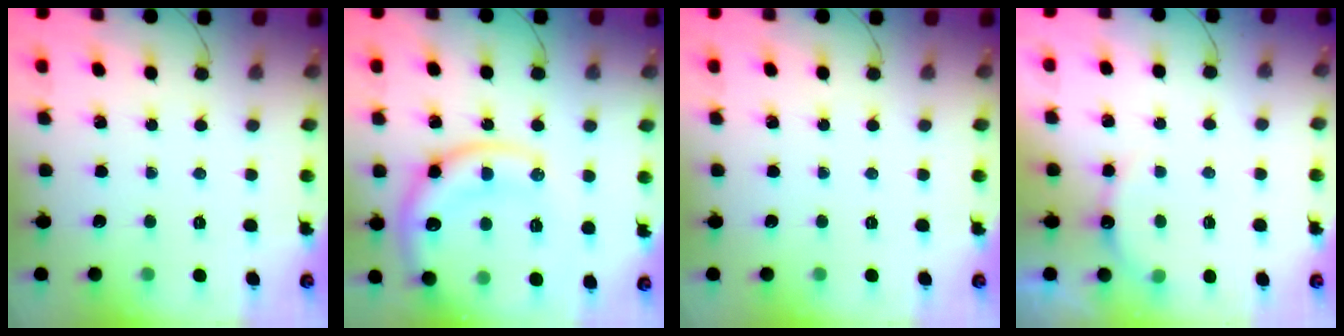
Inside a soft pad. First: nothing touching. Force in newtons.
{"total": 18.4, "press": 18.2, "slide": 2.2}
{"total": 0.0}
{"total": 4.9, "press": 4.8, "slide": 0.9}